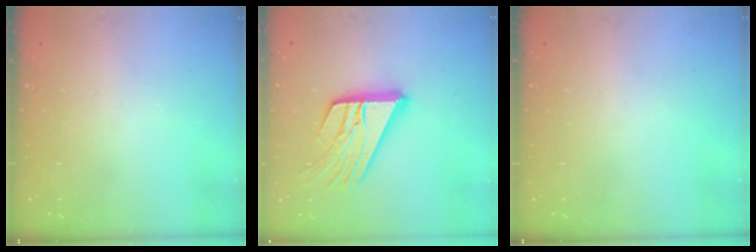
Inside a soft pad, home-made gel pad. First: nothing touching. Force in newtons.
{"total": 17.5, "press": 17.4, "slide": 1.7}
{"total": 0.0}